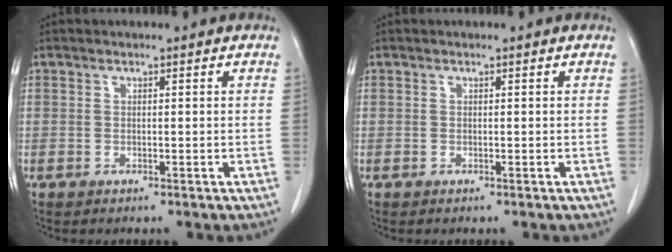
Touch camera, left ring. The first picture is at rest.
{"total": 0.0}